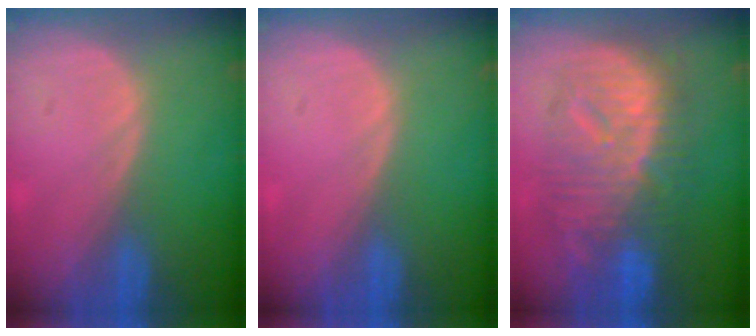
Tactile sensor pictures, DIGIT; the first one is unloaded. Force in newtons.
{"total": 0.0}
{"total": 12.3, "press": 12.3, "slide": 1.1}